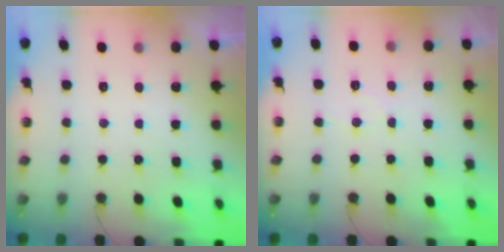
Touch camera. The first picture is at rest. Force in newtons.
{"total": 5.0, "press": 5.0, "slide": 0.4}